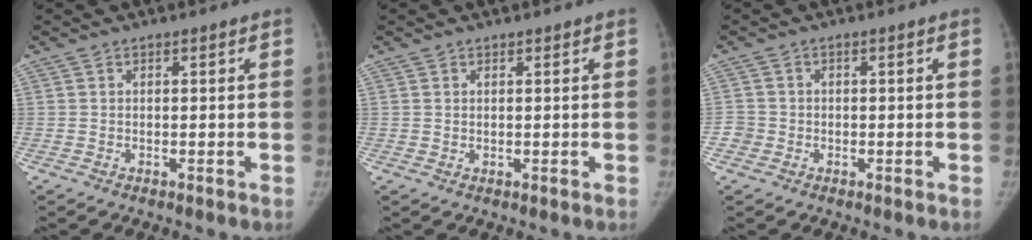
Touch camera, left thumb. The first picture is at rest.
{"total": 0.7, "force": [0.5, 0.5, -0.1], "torque": [0.014, -0.003, 0.004]}
{"total": 2.3, "force": [-0.8, 2.2, -0.1], "torque": [0.019, 0.011, -0.021]}